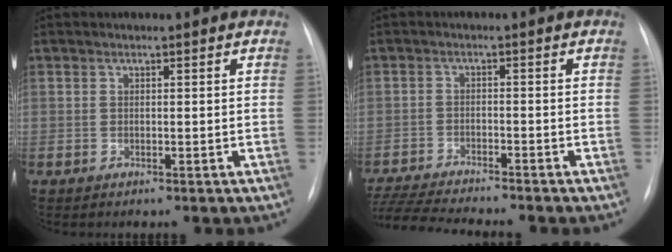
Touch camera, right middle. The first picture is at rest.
{"total": 11.6, "force": [-10.7, 0.3, 4.5], "torque": [-0.080, -0.010, -0.174]}